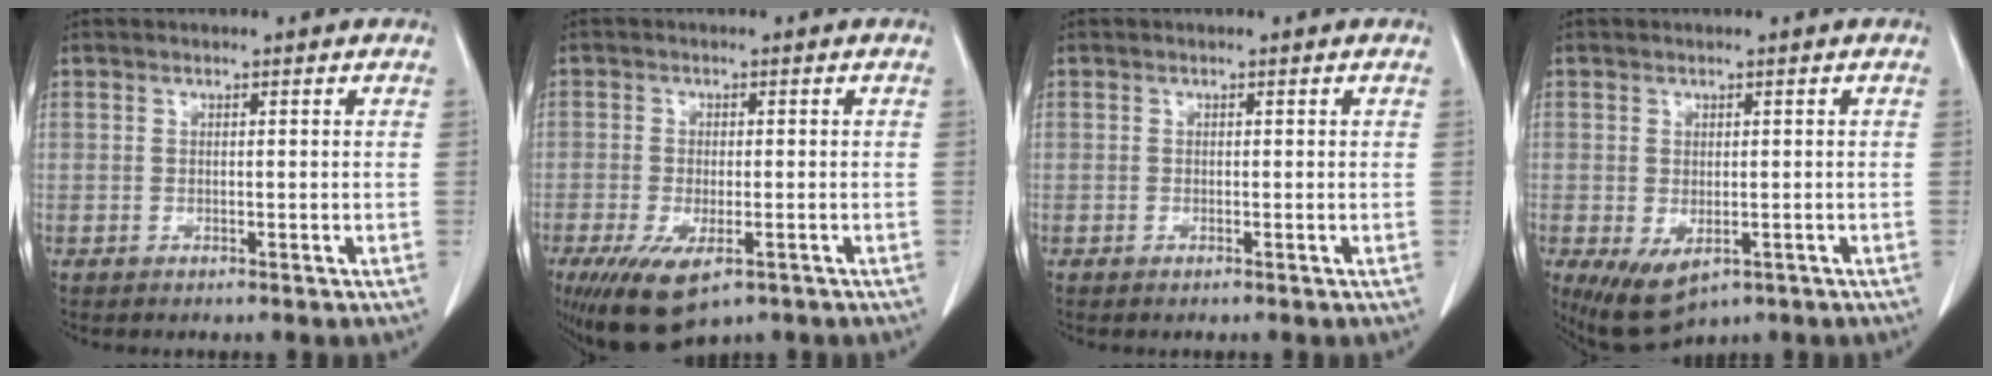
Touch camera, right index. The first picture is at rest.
{"total": 9.1, "force": [-5.1, 3.7, 6.6], "torque": [-0.116, -0.019, -0.080]}
{"total": 0.0}
{"total": 6.6, "force": [-2.9, 3.6, 4.7], "torque": [-0.073, -0.011, -0.033]}